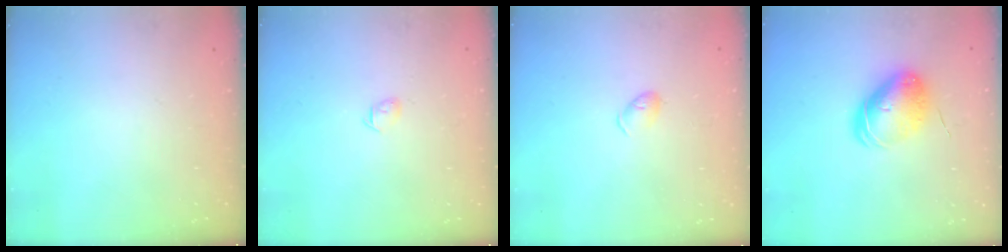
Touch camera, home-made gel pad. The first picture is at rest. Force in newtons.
{"total": 3.1, "press": 3.0, "slide": 0.8}
{"total": 3.1, "press": 3.1, "slide": 0.6}
{"total": 9.1, "press": 9.0, "slide": 1.1}